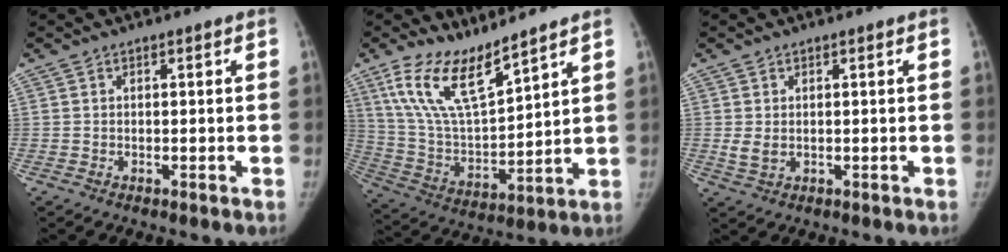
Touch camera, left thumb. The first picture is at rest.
{"total": 14.6, "force": [10.6, 4.3, 9.1], "torque": [-0.156, -0.062, 0.221]}
{"total": 2.3, "force": [0.1, 1.7, 1.6], "torque": [-0.029, -0.008, 0.009]}